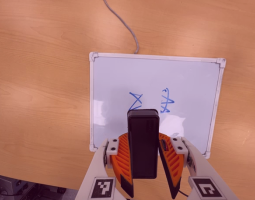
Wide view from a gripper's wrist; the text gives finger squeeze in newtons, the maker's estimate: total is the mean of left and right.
{"total": 8.0, "left": 7.5, "right": 8.5}